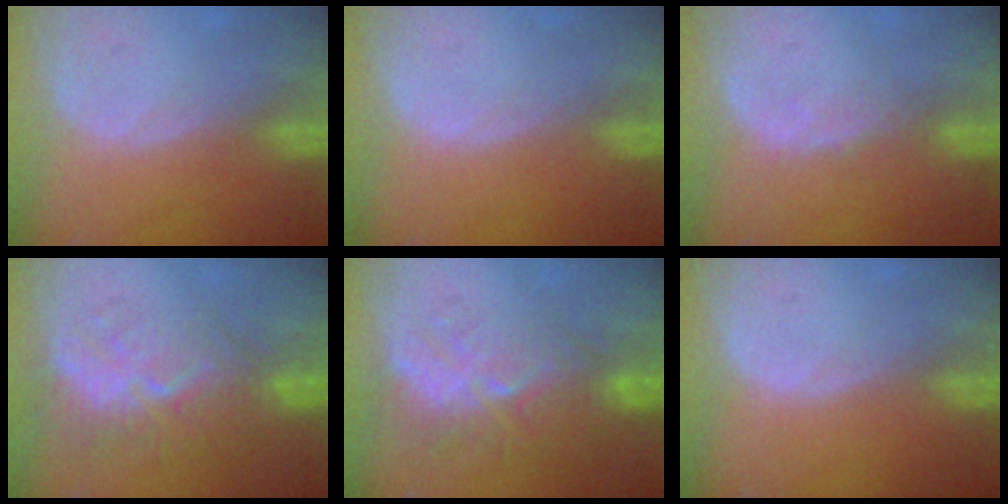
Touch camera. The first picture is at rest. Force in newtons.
{"total": 0.0}
{"total": 1.4, "press": 1.4, "slide": 0.2}
{"total": 9.6, "press": 8.5, "slide": 4.4}
{"total": 9.3, "press": 8.6, "slide": 3.4}
{"total": 0.0}